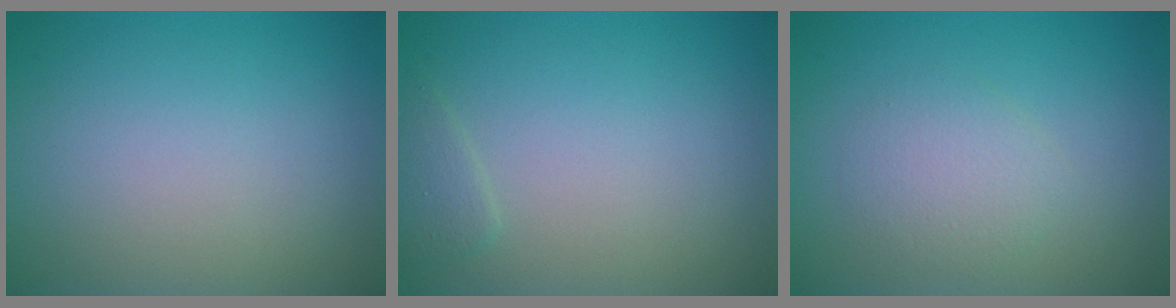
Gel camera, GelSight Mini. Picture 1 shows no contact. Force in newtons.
{"total": 1.1, "press": 1.1, "slide": 0.1}
{"total": 2.3, "press": 2.3, "slide": 0.1}